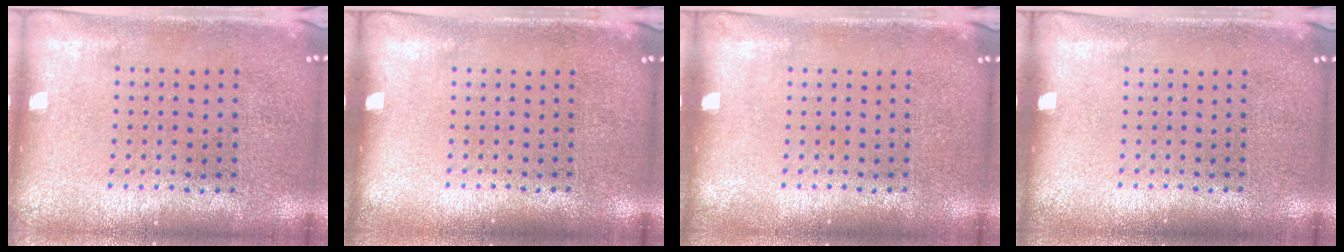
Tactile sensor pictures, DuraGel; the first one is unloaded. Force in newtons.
{"total": 0.0}
{"total": 0.0}
{"total": 0.0}